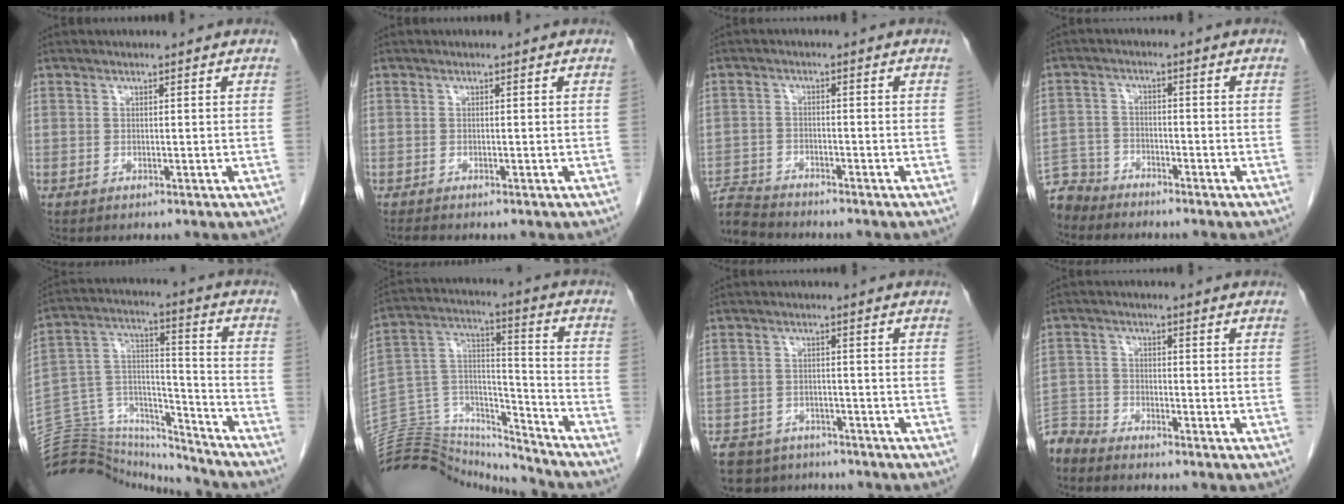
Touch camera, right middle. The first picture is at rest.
{"total": 0.6, "force": [-0.6, 0.0, 0.1], "torque": [-0.005, -0.002, -0.011]}
{"total": 6.1, "force": [-6.1, 0.2, 0.1], "torque": [-0.002, -0.004, -0.114]}
{"total": 6.2, "force": [-5.9, 2.0, -0.5], "torque": [0.013, -0.003, -0.117]}
{"total": 22.3, "force": [-21.5, 4.4, 4.0], "torque": [-0.103, 0.044, -0.345]}
{"total": 21.1, "force": [-20.4, 4.3, 2.9], "torque": [-0.073, 0.059, -0.330]}
{"total": 10.6, "force": [-8.9, 5.3, 2.4], "torque": [-0.051, 0.000, -0.121]}
{"total": 5.5, "force": [-5.4, 0.8, 0.2], "torque": [0.004, -0.010, -0.107]}